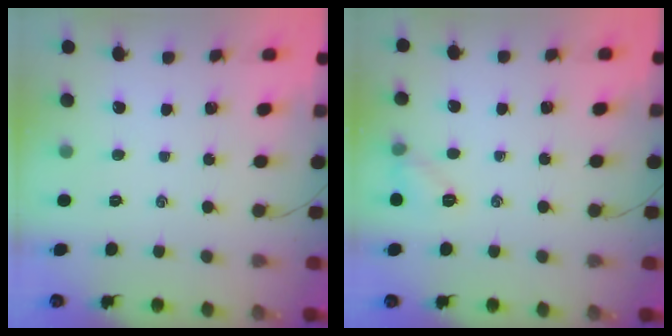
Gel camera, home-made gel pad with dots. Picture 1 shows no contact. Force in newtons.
{"total": 6.4, "press": 6.2, "slide": 1.5}